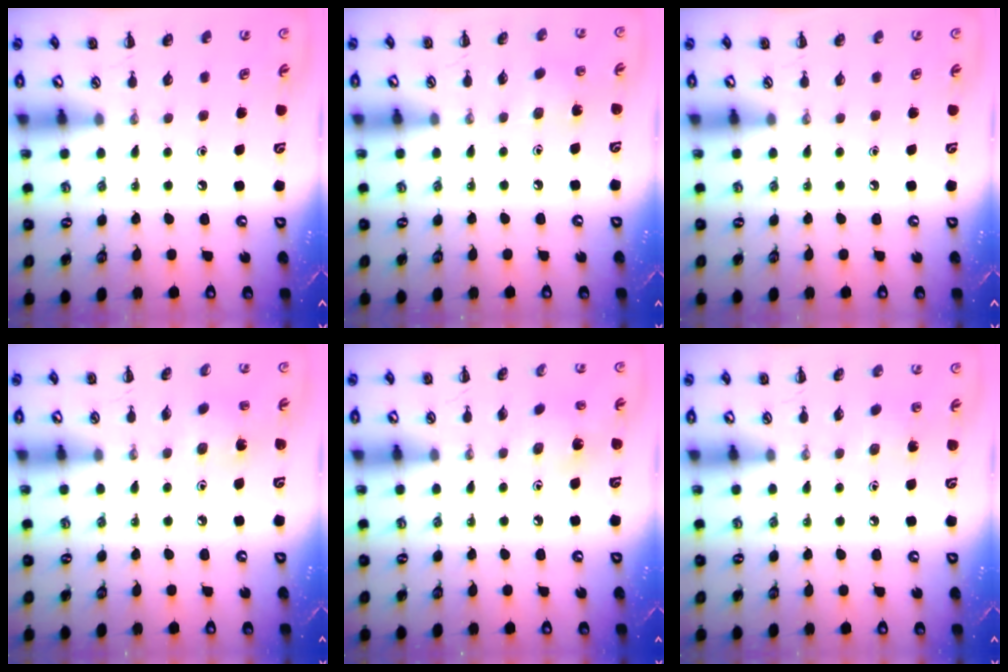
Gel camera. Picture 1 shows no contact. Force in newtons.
{"total": 6.1, "press": 5.9, "slide": 1.8}
{"total": 0.0}
{"total": 2.3, "press": 2.1, "slide": 0.8}
{"total": 2.2, "press": 2.1, "slide": 0.7}
{"total": 6.3, "press": 6.1, "slide": 1.6}